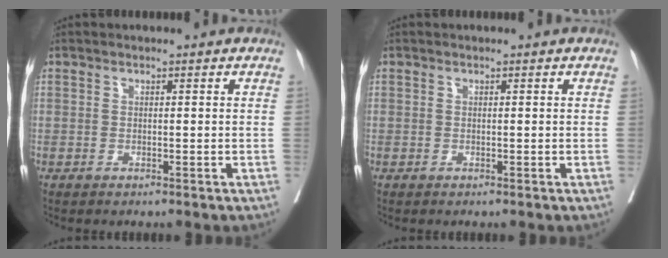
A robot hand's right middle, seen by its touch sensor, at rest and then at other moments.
{"total": 0.0}